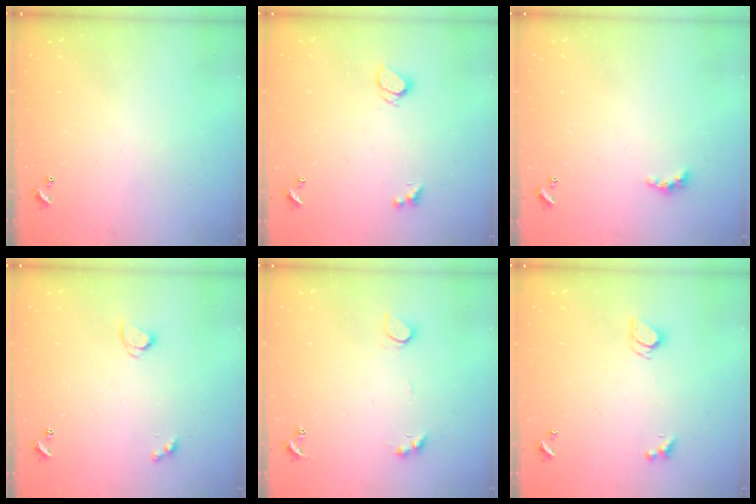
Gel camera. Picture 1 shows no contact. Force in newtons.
{"total": 2.3, "press": 2.2, "slide": 0.7}
{"total": 3.2, "press": 3.1, "slide": 0.7}
{"total": 2.9, "press": 2.9, "slide": 0.3}
{"total": 3.9, "press": 3.7, "slide": 1.2}
{"total": 2.2, "press": 2.2, "slide": 0.3}